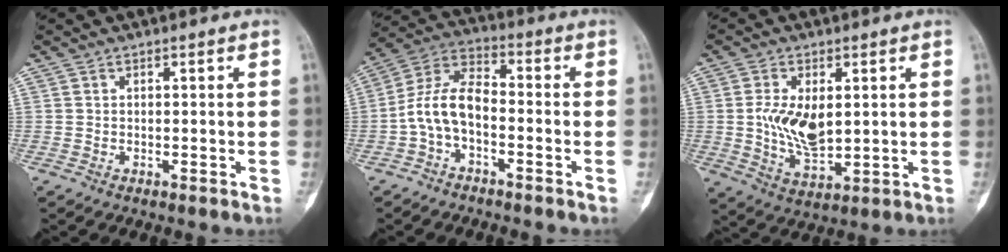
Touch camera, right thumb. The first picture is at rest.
{"total": 9.0, "force": [-2.6, 4.9, 7.1], "torque": [-0.138, 0.043, -0.062]}
{"total": 9.5, "force": [1.1, 5.2, 7.9], "torque": [-0.146, -0.014, 0.030]}